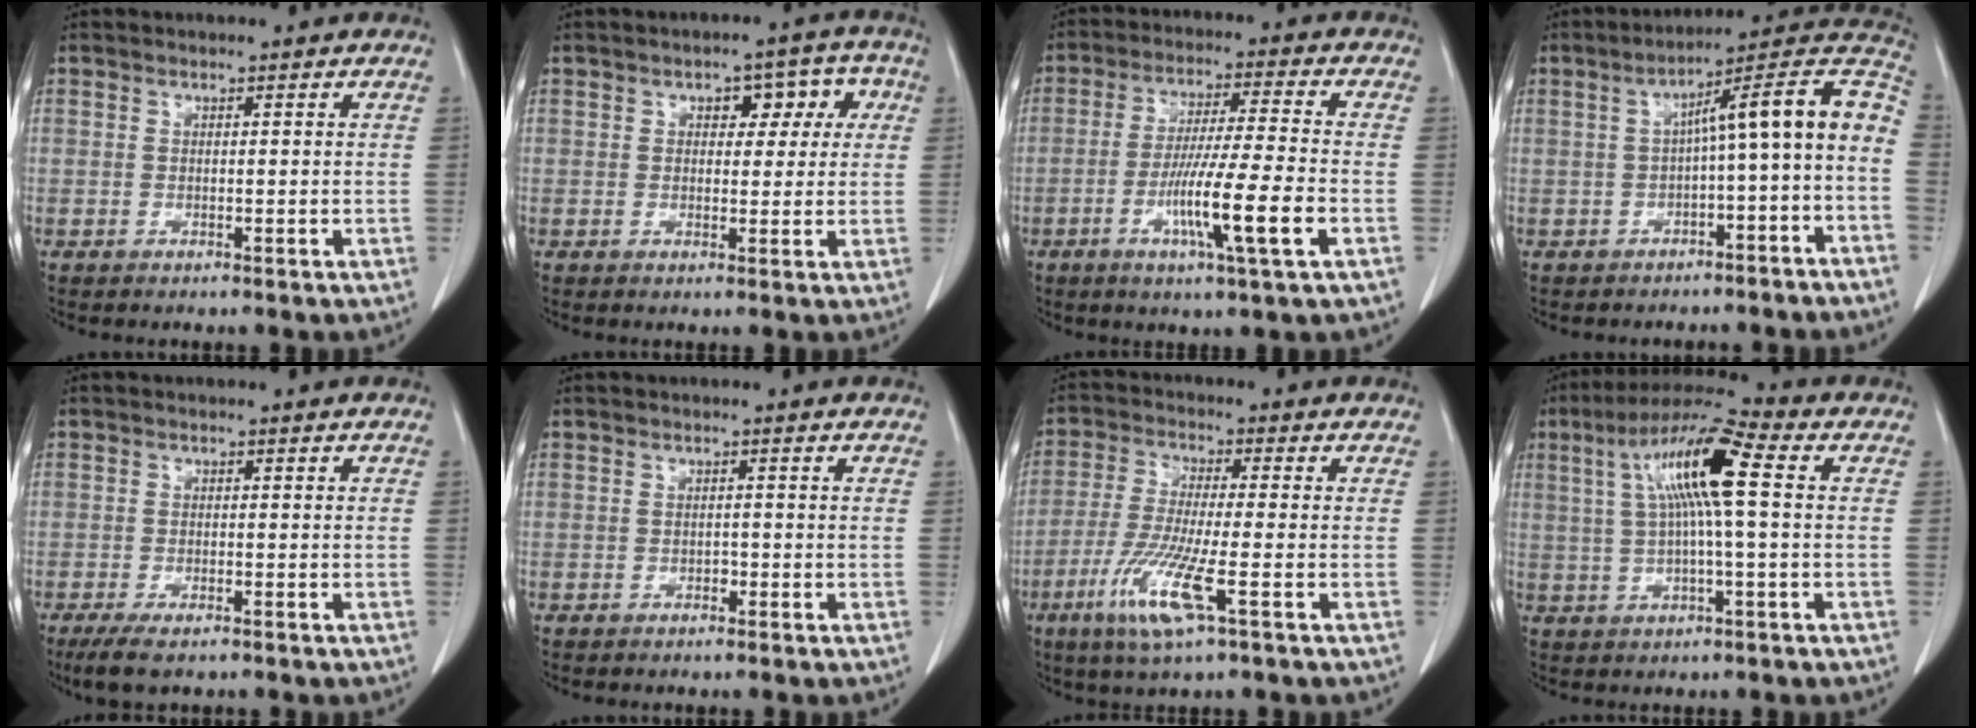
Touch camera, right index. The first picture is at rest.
{"total": 5.9, "force": [2.0, 3.4, 4.4], "torque": [-0.043, 0.027, 0.025]}
{"total": 11.7, "force": [-3.9, -0.5, 11.0], "torque": [-0.200, -0.016, -0.071]}
{"total": 13.2, "force": [-1.5, 1.3, 13.0], "torque": [-0.177, 0.050, -0.024]}
{"total": 4.2, "force": [-2.9, 1.1, 2.8], "torque": [-0.051, -0.009, -0.047]}
{"total": 0.6, "force": [-0.3, 0.4, 0.4], "torque": [-0.007, 0.002, -0.005]}
{"total": 10.1, "force": [-4.2, 0.3, 9.2], "torque": [-0.192, -0.025, -0.084]}
{"total": 11.9, "force": [2.3, 1.0, 11.6], "torque": [-0.222, 0.028, 0.036]}